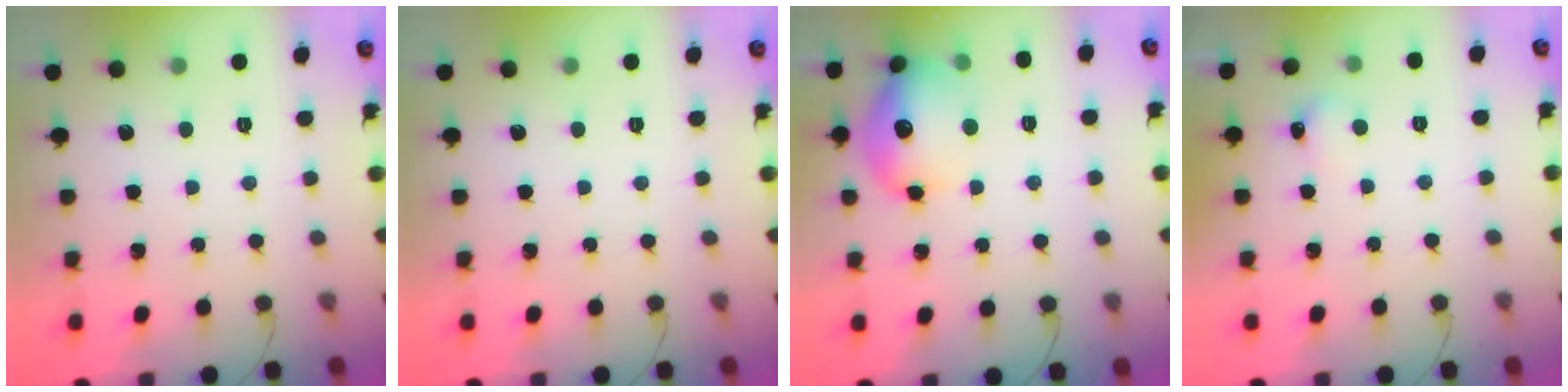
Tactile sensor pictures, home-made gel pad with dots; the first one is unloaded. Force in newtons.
{"total": 0.0}
{"total": 15.0, "press": 14.9, "slide": 1.4}
{"total": 5.0, "press": 4.7, "slide": 1.5}